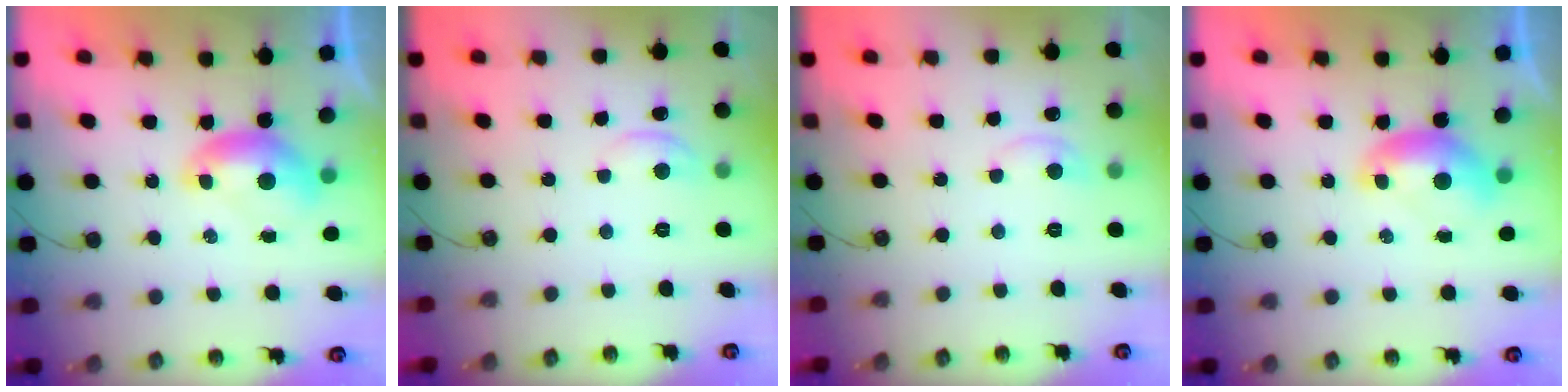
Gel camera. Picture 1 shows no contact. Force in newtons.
{"total": 0.8, "press": 0.7, "slide": 0.4}
{"total": 1.0, "press": 0.7, "slide": 0.8}
{"total": 0.6, "press": 0.6, "slide": 0.2}